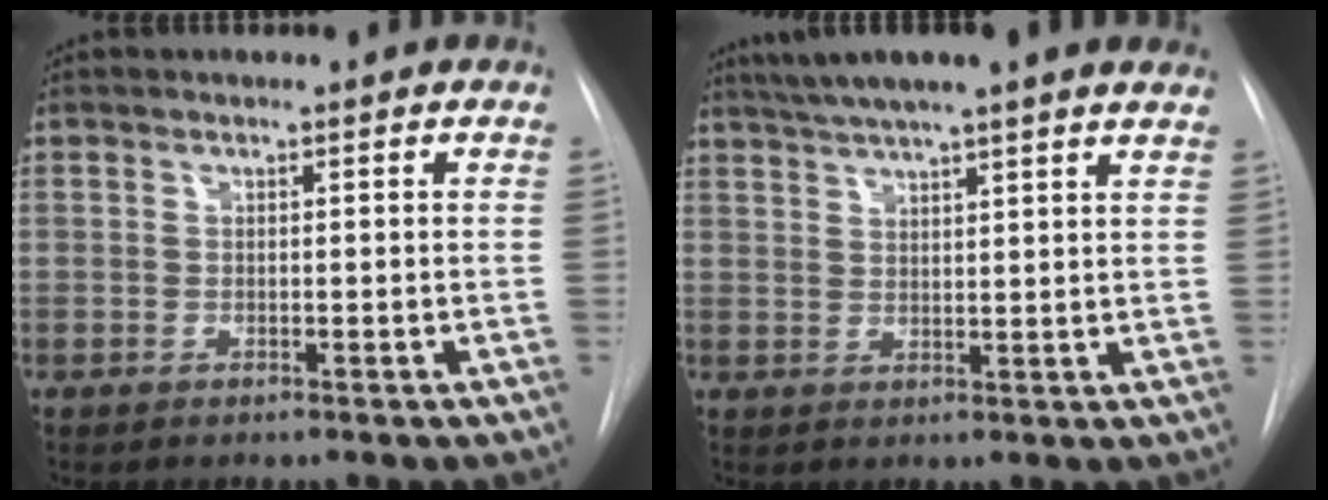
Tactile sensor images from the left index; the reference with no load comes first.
{"total": 13.9, "force": [11.7, 0.6, 7.5], "torque": [-0.124, 0.038, 0.155]}